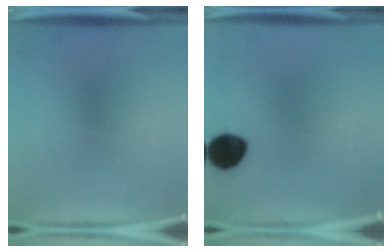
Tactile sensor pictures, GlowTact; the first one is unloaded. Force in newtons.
{"total": 10.1}